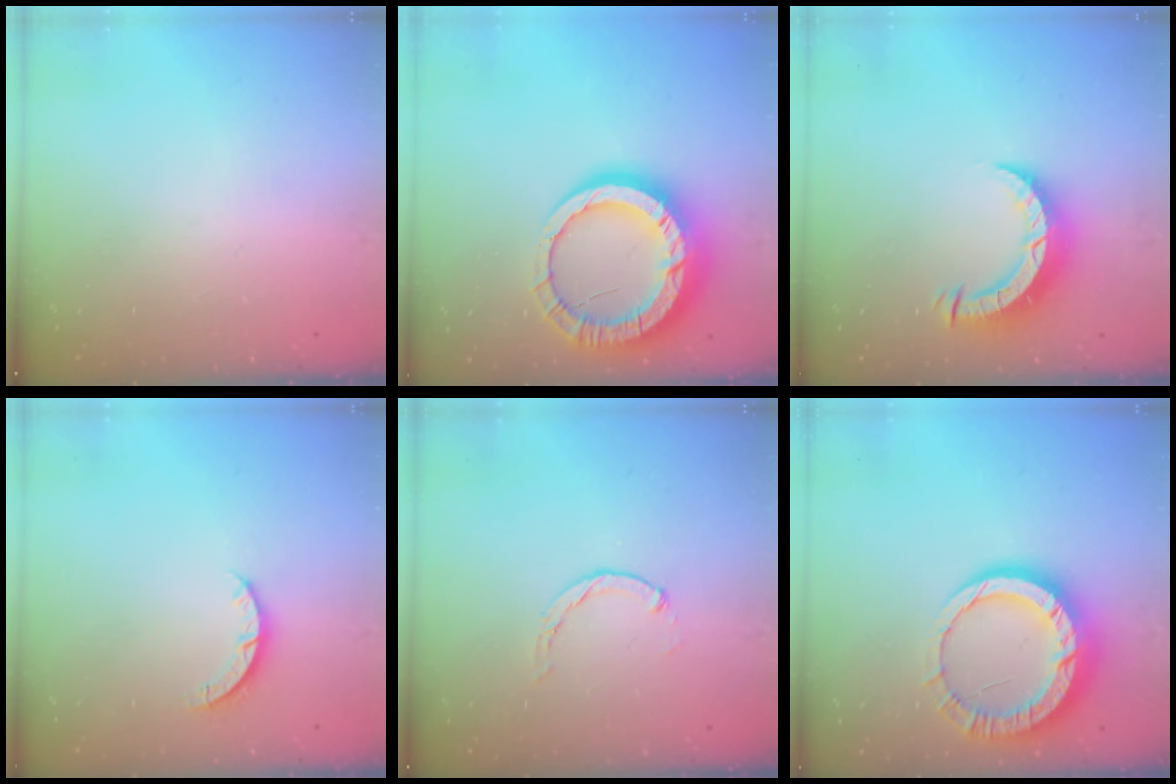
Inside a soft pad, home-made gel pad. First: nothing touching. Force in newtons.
{"total": 19.3, "press": 19.2, "slide": 1.9}
{"total": 7.9, "press": 7.8, "slide": 0.6}
{"total": 3.2, "press": 3.2, "slide": 0.4}
{"total": 0.0}
{"total": 14.6, "press": 14.5, "slide": 1.5}